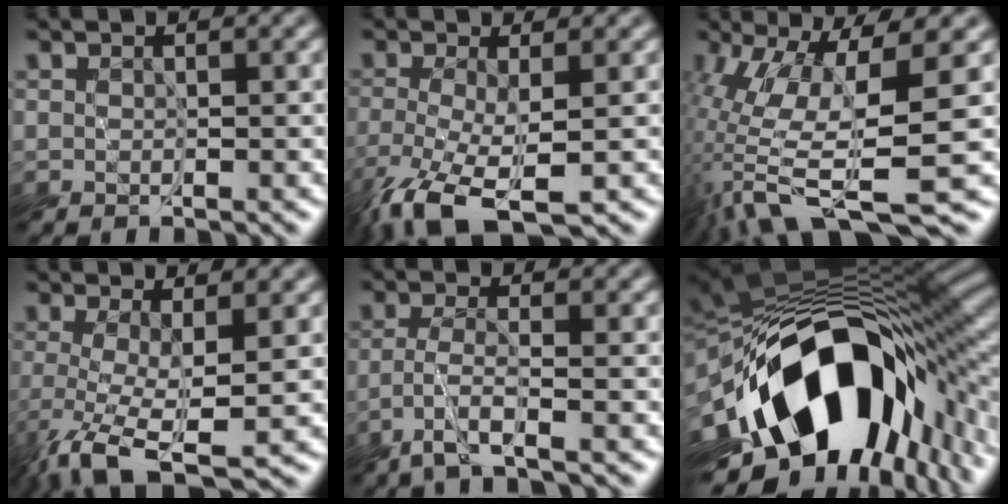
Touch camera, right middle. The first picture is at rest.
{"total": 6.1, "force": [-3.3, 1.7, 4.8], "torque": [-0.112, -0.019, -0.063]}
{"total": 9.4, "force": [-2.1, 2.0, 8.9], "torque": [-0.182, -0.007, -0.036]}
{"total": 5.3, "force": [-1.7, 1.0, 4.9], "torque": [-0.092, -0.015, -0.032]}
{"total": 2.6, "force": [-1.7, -0.1, 2.0], "torque": [-0.042, 0.001, -0.045]}
{"total": 16.7, "force": [-5.7, 9.4, 12.6], "torque": [-0.203, -0.016, -0.083]}